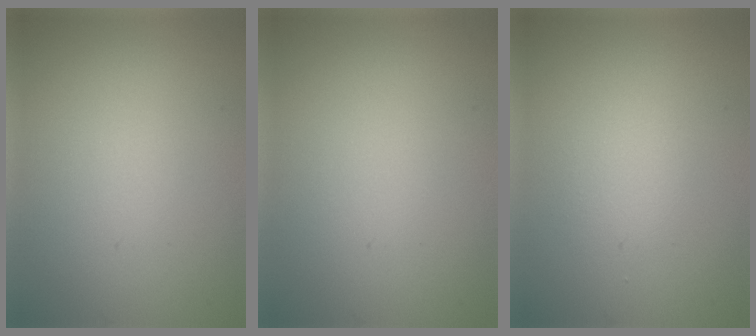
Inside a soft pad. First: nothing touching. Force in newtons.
{"total": 0.0}
{"total": 1.3, "press": 1.3, "slide": 0.1}